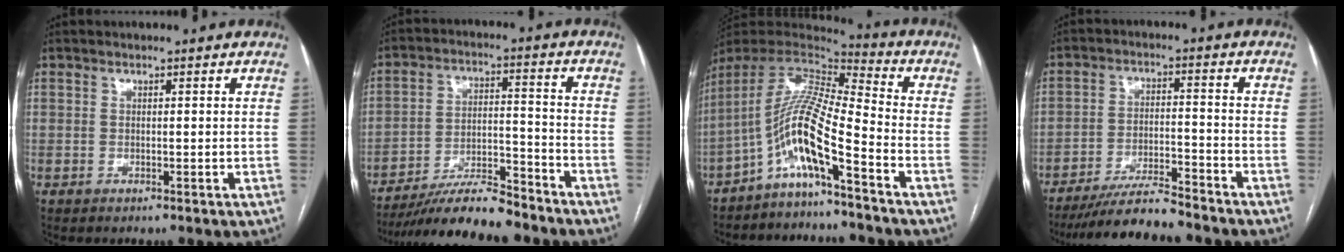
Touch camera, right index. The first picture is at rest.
{"total": 12.7, "force": [-11.4, 1.4, 5.3], "torque": [-0.087, 0.005, -0.198]}
{"total": 11.7, "force": [-6.5, 0.2, 9.7], "torque": [-0.195, 0.010, -0.125]}
{"total": 9.8, "force": [-9.0, 0.8, 4.0], "torque": [-0.066, -0.013, -0.155]}